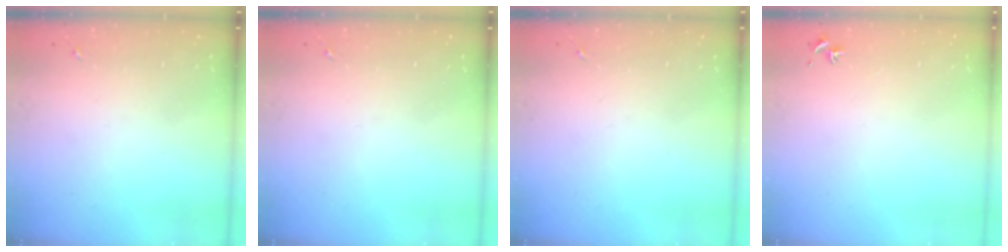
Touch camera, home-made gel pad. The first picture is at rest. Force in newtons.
{"total": 0.0}
{"total": 0.0}
{"total": 0.7, "press": 0.5, "slide": 0.4}